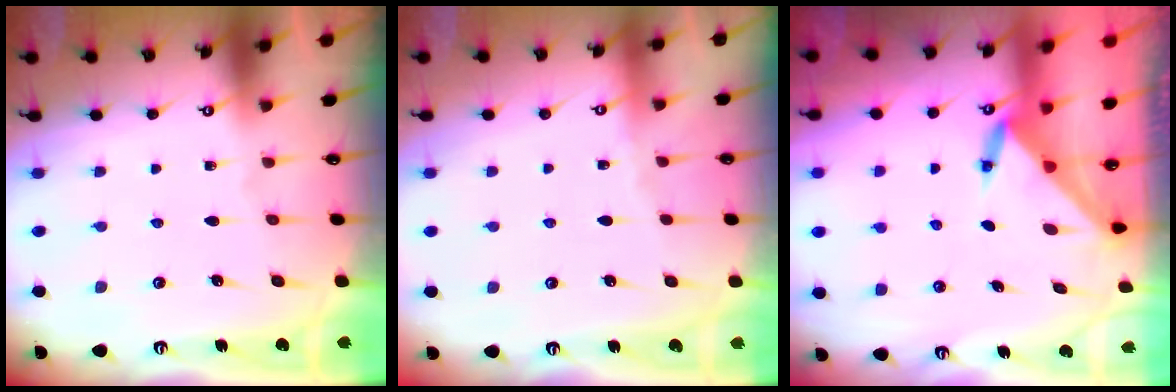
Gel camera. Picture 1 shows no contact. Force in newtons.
{"total": 1.6, "press": 1.6, "slide": 0.4}
{"total": 3.6, "press": 3.6, "slide": 0.4}